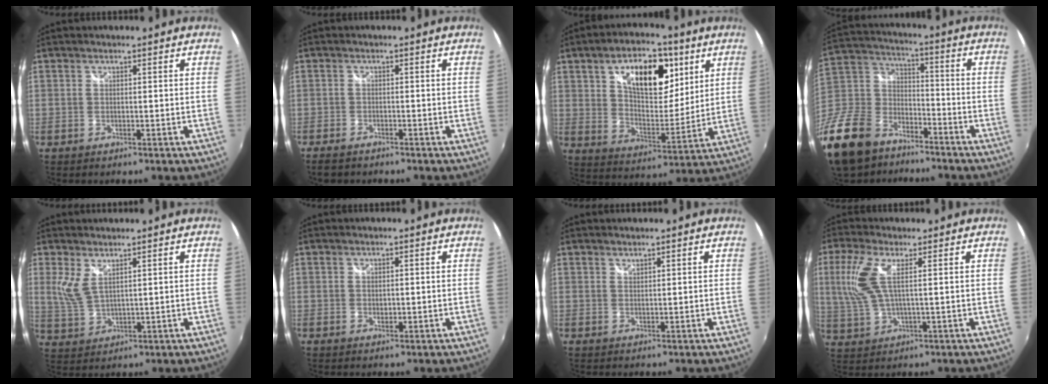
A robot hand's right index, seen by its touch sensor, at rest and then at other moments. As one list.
[{"total": 3.5, "force": [-3.0, 1.3, 1.3], "torque": [-0.038, -0.014, -0.057]}, {"total": 17.0, "force": [7.3, 8.8, 12.5], "torque": [-0.201, 0.010, 0.120]}, {"total": 27.0, "force": [-17.5, 16.0, 12.8], "torque": [-0.344, 0.010, -0.303]}, {"total": 4.6, "force": [2.5, 1.7, 3.4], "torque": [-0.077, -0.006, 0.054]}, {"total": 1.1, "force": [0.2, 0.7, 0.8], "torque": [-0.013, 0.000, 0.003]}, {"total": 0.6, "force": [0.6, 0.0, 0.0], "torque": [0.002, 0.000, 0.011]}, {"total": 8.1, "force": [2.0, 2.2, 7.5], "torque": [-0.171, 0.005, 0.047]}]